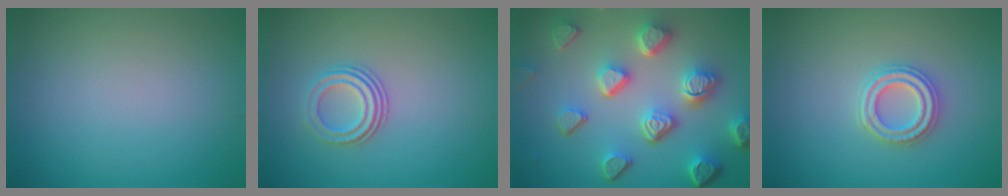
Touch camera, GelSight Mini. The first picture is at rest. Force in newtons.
{"total": 2.8, "press": 2.1, "slide": 1.9}
{"total": 7.1, "press": 5.4, "slide": 4.6}
{"total": 2.7, "press": 2.5, "slide": 0.9}